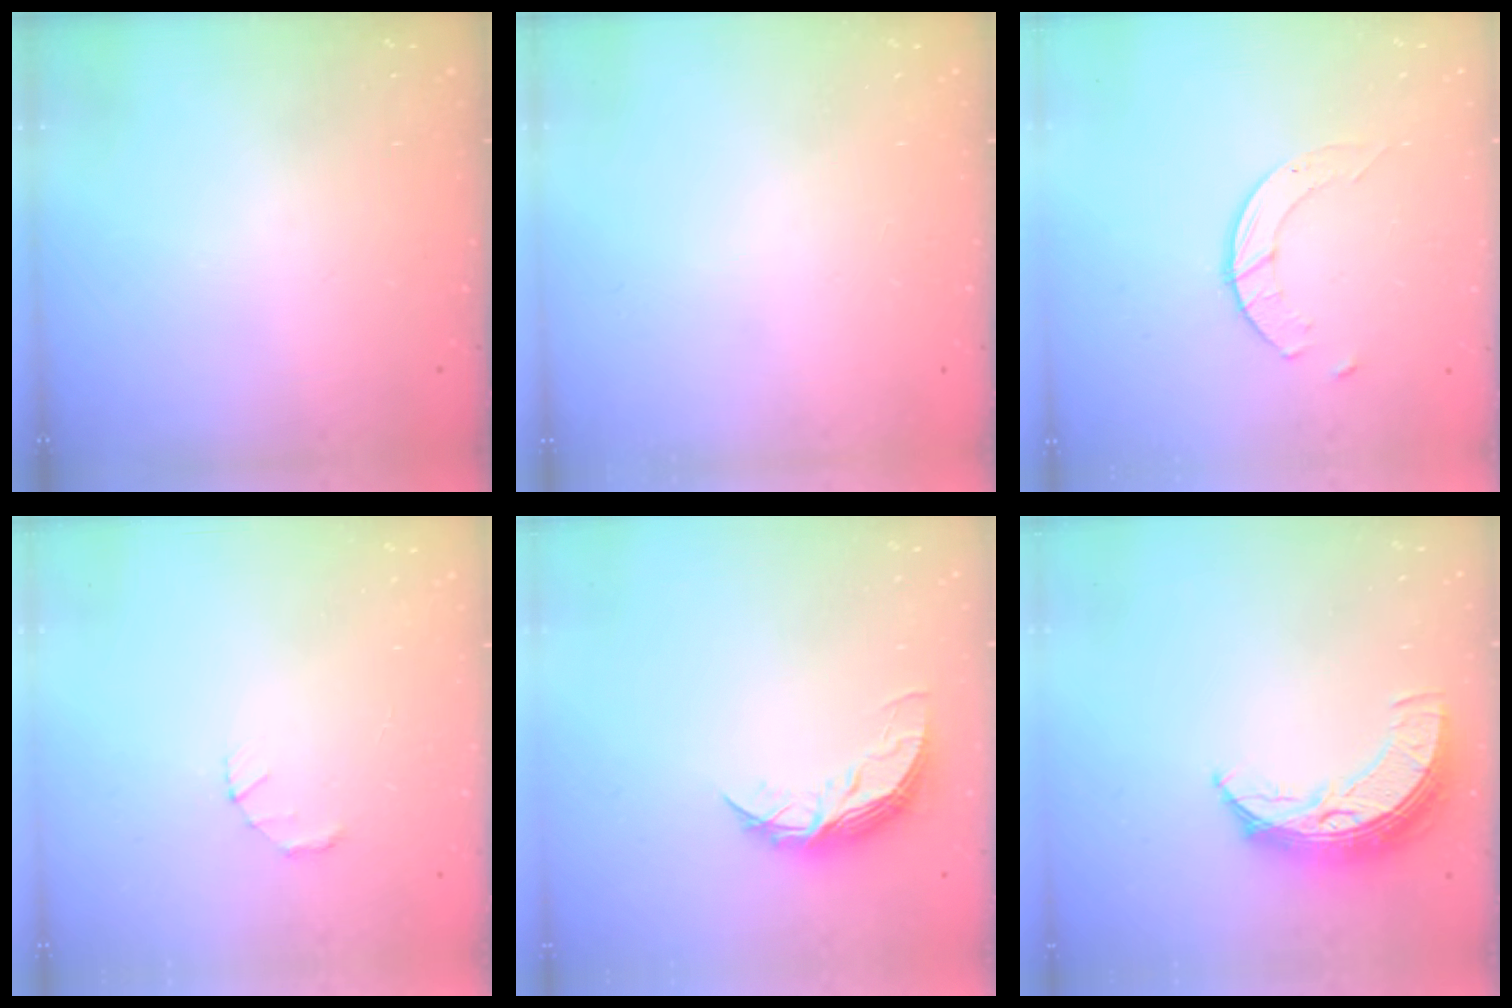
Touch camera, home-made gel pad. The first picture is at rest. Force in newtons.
{"total": 0.0}
{"total": 4.1, "press": 4.1, "slide": 0.4}
{"total": 1.4, "press": 1.3, "slide": 0.3}
{"total": 7.9, "press": 7.8, "slide": 0.6}
{"total": 9.4, "press": 9.4, "slide": 0.7}